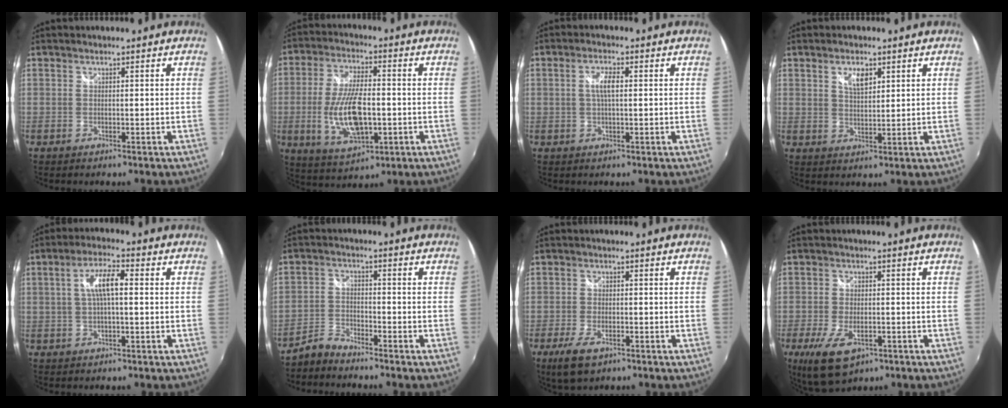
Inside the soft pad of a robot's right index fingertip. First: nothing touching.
{"total": 13.7, "force": [-2.4, 5.9, 12.1], "torque": [-0.239, -0.011, -0.035]}
{"total": 3.4, "force": [0.4, 1.0, 3.2], "torque": [-0.062, 0.003, 0.008]}
{"total": 4.2, "force": [2.1, 2.0, 3.0], "torque": [-0.049, 0.003, 0.035]}
{"total": 6.3, "force": [0.4, 1.5, 6.1], "torque": [-0.114, 0.011, 0.010]}
{"total": 4.3, "force": [-4.0, 1.1, 1.1], "torque": [-0.027, 0.006, -0.084]}
{"total": 6.6, "force": [-3.9, 2.9, 4.4], "torque": [-0.110, -0.018, -0.070]}
{"total": 10.4, "force": [-5.3, 5.2, 7.4], "torque": [-0.166, -0.030, -0.089]}